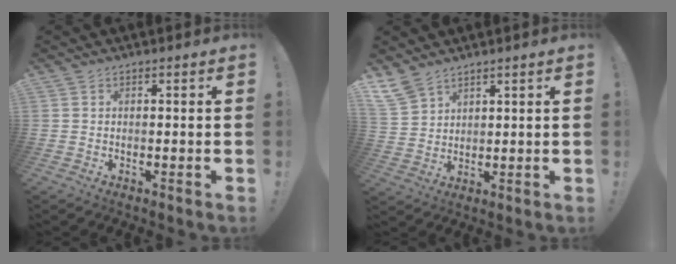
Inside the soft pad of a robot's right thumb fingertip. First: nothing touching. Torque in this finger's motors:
{"motor_torque": [0.06, 0.14, 0.14, 0.14, 0.01]}